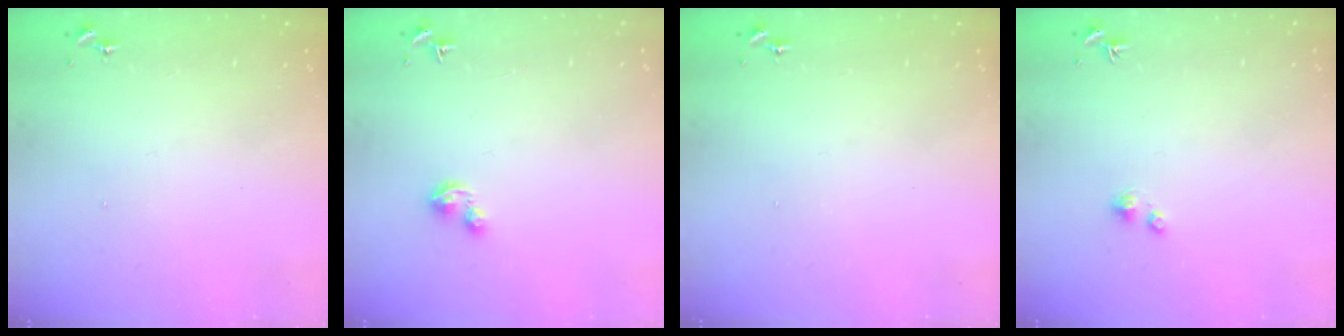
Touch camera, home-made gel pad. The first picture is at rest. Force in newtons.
{"total": 2.2, "press": 2.2, "slide": 0.2}
{"total": 0.0}
{"total": 2.2, "press": 2.2, "slide": 0.2}